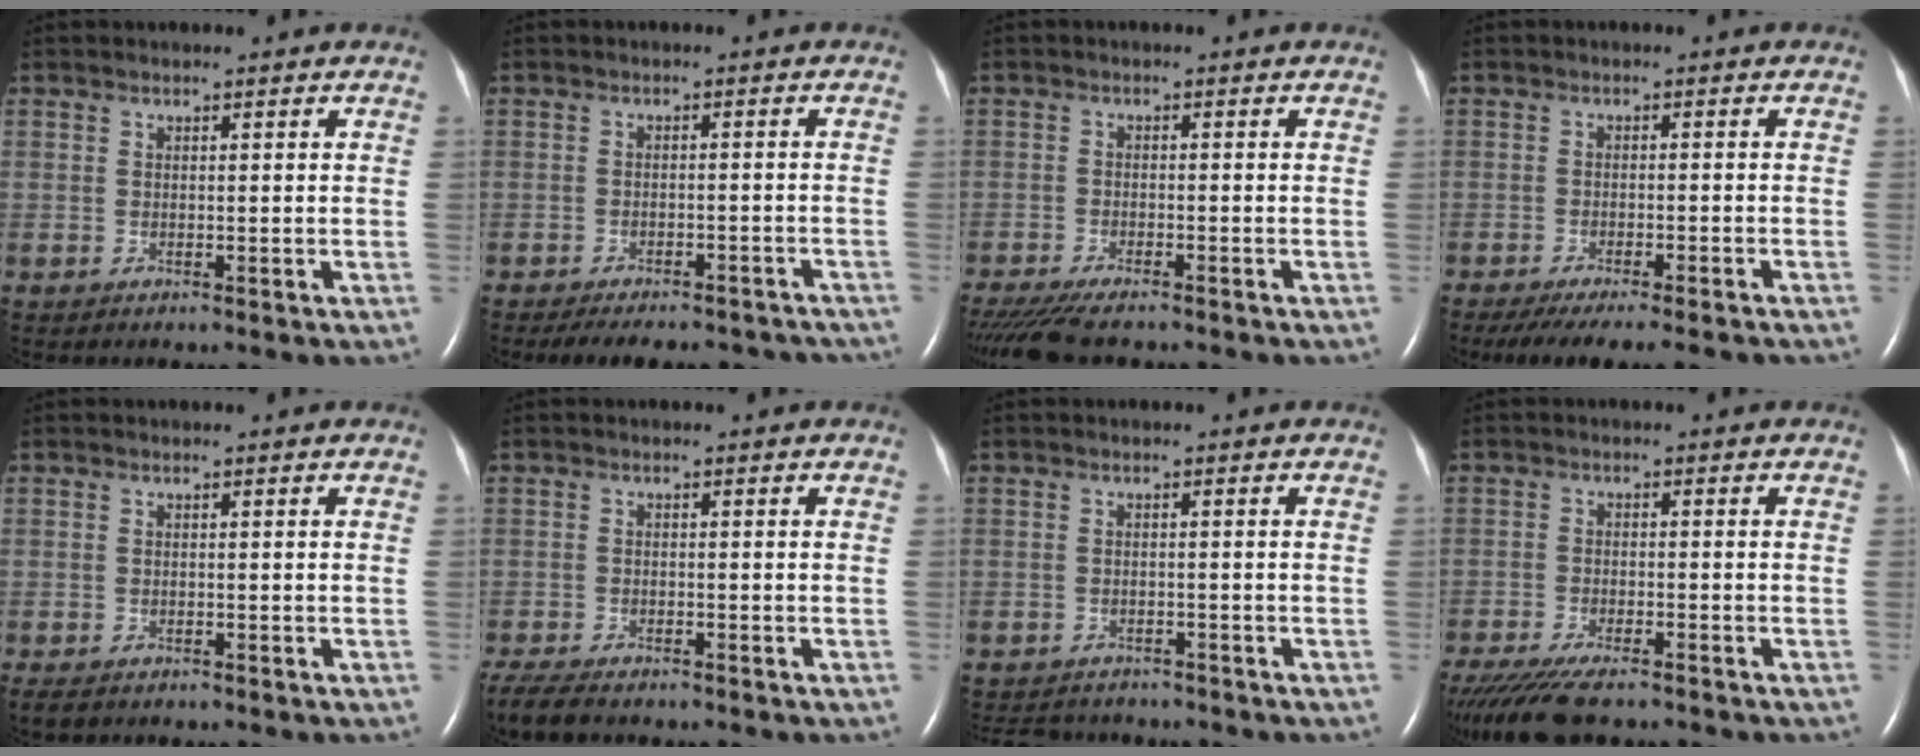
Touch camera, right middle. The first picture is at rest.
{"total": 14.6, "force": [-12.8, 5.0, 5.0], "torque": [-0.090, 0.004, -0.145]}
{"total": 9.5, "force": [-7.9, 2.0, 4.9], "torque": [-0.080, -0.019, -0.126]}
{"total": 12.7, "force": [-10.8, 1.7, 6.4], "torque": [-0.099, -0.021, -0.147]}
{"total": 2.5, "force": [-1.8, 1.3, 1.0], "torque": [-0.021, -0.005, -0.026]}
{"total": 6.0, "force": [-4.9, 1.8, 2.9], "torque": [-0.057, -0.016, -0.082]}
{"total": 6.4, "force": [-5.9, 2.3, 0.9], "torque": [-0.015, -0.003, -0.077]}
{"total": 11.0, "force": [-8.9, 2.4, 6.0], "torque": [-0.104, -0.021, -0.143]}